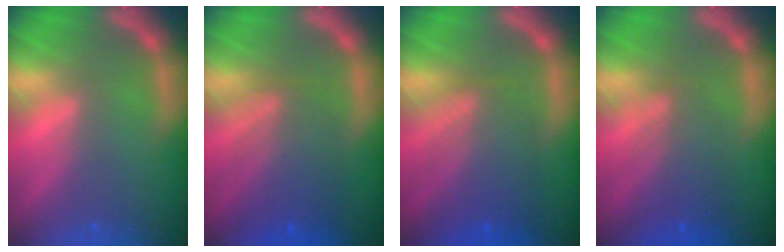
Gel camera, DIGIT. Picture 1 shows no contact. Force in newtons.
{"total": 6.1}
{"total": 6.6}
{"total": 4.5}